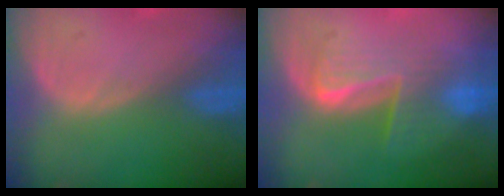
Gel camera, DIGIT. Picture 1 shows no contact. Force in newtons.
{"total": 6.2, "press": 6.1, "slide": 1.5}